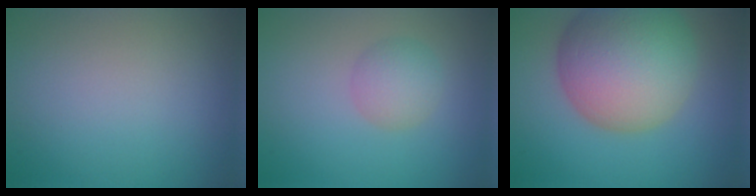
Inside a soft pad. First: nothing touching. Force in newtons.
{"total": 2.5, "press": 2.5, "slide": 0.1}
{"total": 12.3, "press": 12.3, "slide": 1.0}